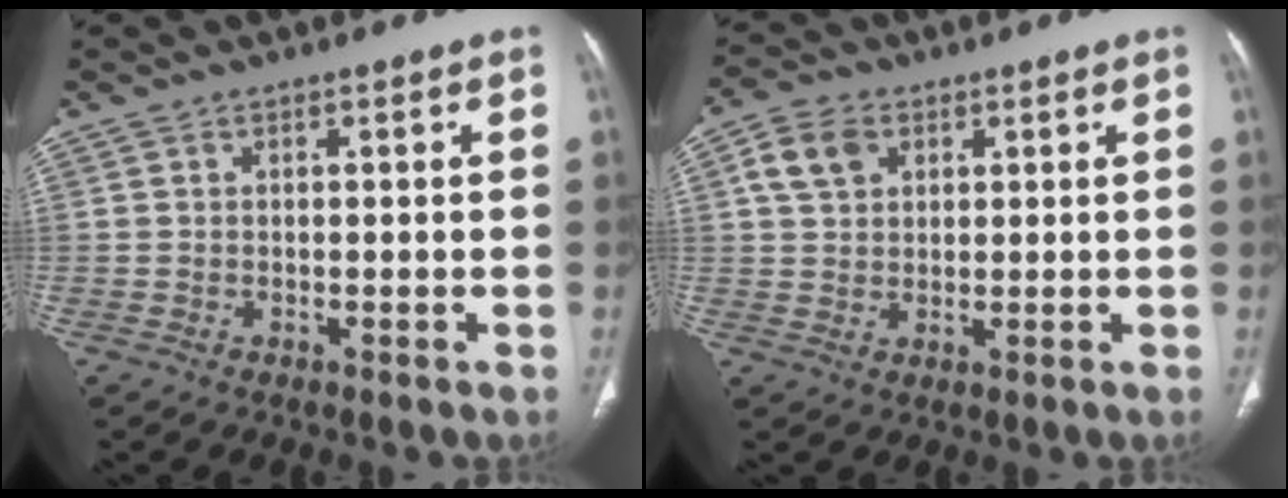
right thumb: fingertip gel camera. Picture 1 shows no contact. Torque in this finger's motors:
{"motor_torque": [-0.16, 0.27, 0.35, -0.38, -0.01]}